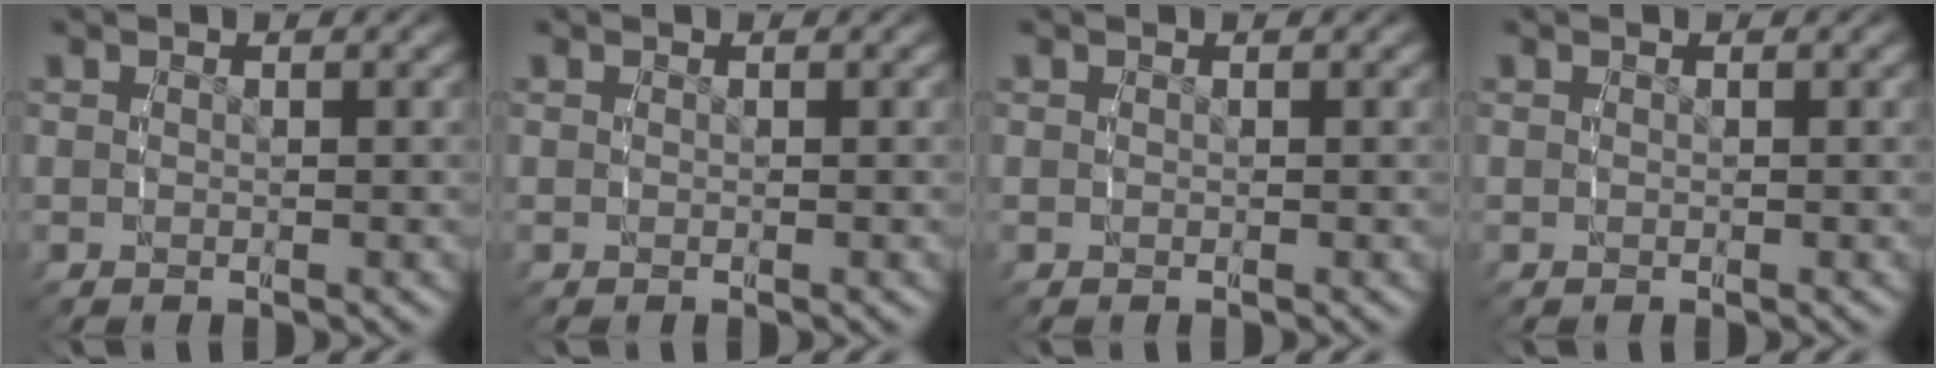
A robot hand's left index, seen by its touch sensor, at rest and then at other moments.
{"total": 0.0}
{"total": 0.0}
{"total": 0.0}